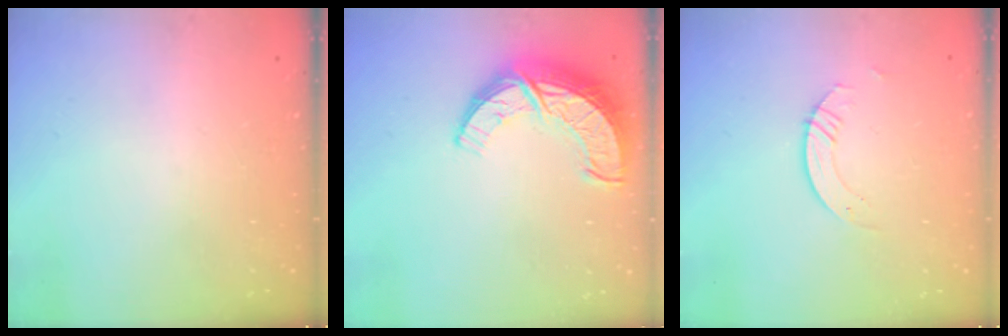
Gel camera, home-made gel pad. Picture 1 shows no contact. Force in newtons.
{"total": 11.9, "press": 11.9, "slide": 0.8}
{"total": 2.2, "press": 2.2, "slide": 0.2}